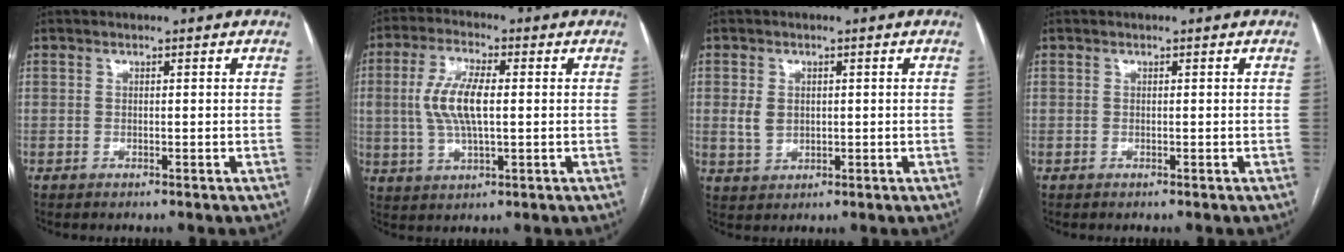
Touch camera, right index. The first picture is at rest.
{"total": 8.7, "force": [0.6, 2.8, 8.2], "torque": [-0.178, 0.008, 0.014]}
{"total": 3.4, "force": [0.5, 2.7, 2.0], "torque": [-0.044, 0.007, 0.018]}
{"total": 0.0}